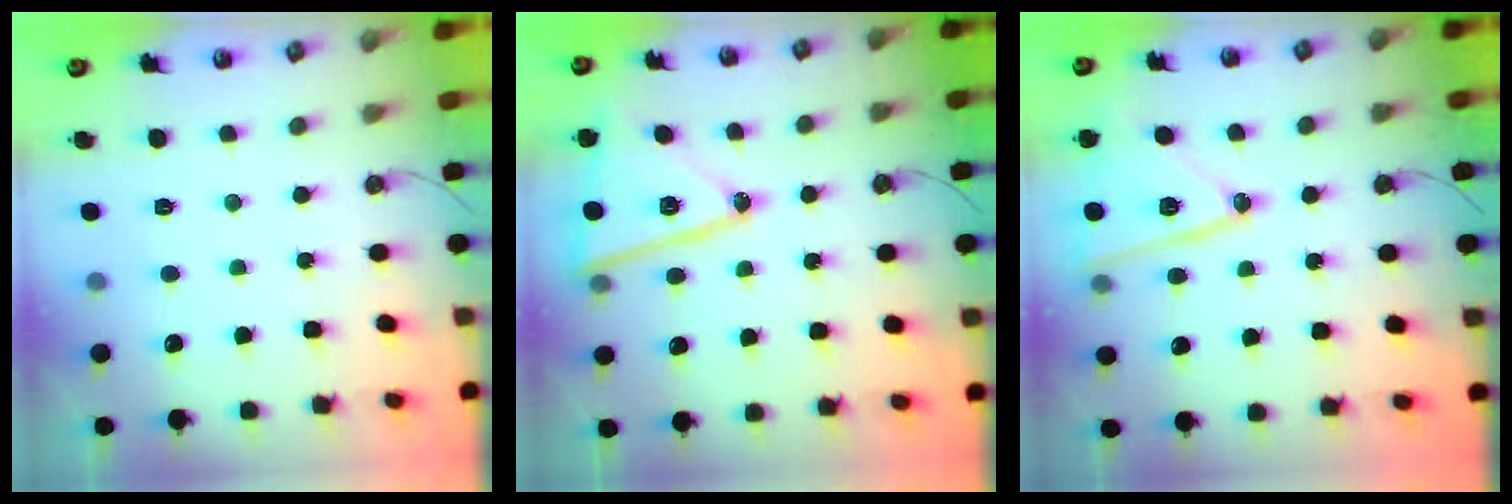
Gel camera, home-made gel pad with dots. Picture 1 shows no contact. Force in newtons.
{"total": 16.4, "press": 16.3, "slide": 1.0}
{"total": 15.2, "press": 15.0, "slide": 2.3}